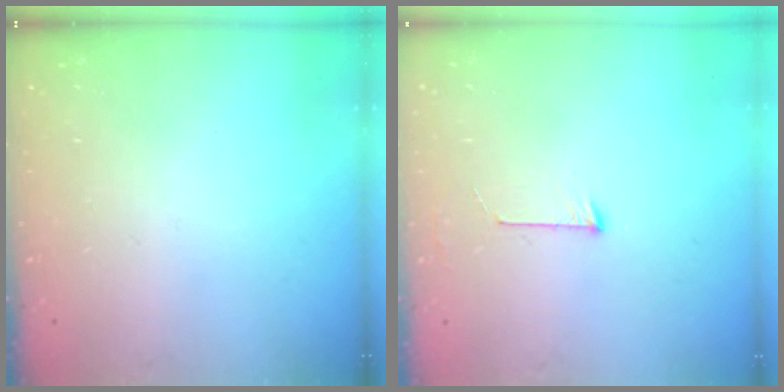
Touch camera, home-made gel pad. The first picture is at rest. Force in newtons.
{"total": 3.3, "press": 3.3, "slide": 0.3}